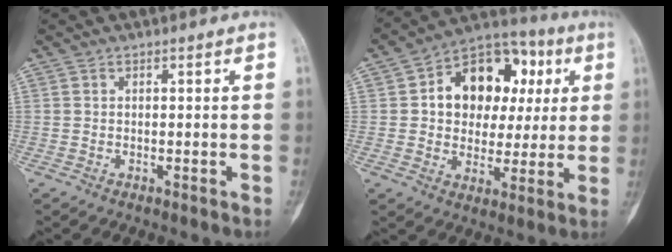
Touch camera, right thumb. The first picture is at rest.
{"total": 17.7, "force": [3.9, 12.9, 11.5], "torque": [-0.111, 0.022, 0.056]}